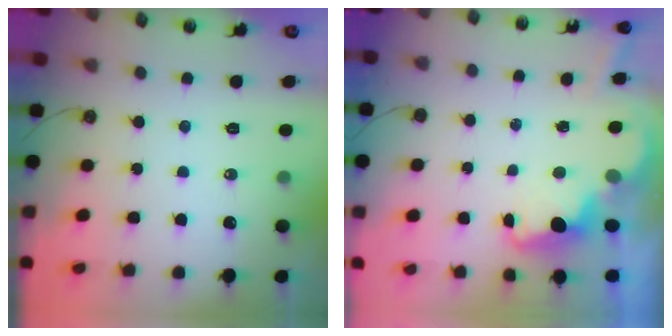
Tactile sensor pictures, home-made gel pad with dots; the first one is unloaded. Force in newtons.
{"total": 3.7, "press": 3.6, "slide": 0.7}